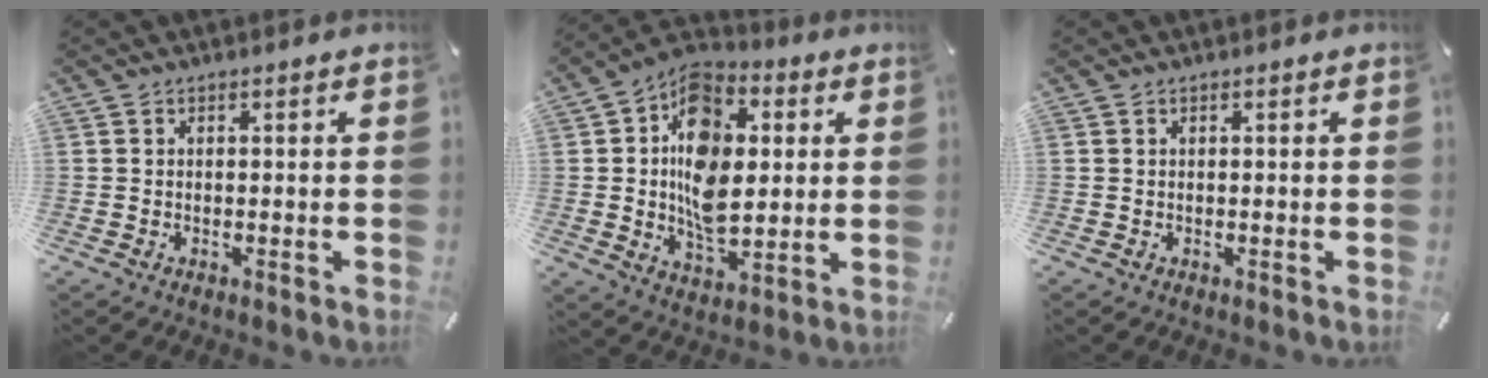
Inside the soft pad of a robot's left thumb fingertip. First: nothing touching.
{"total": 15.9, "force": [2.1, 11.0, 11.3], "torque": [-0.201, -0.007, 0.036]}
{"total": 0.0}